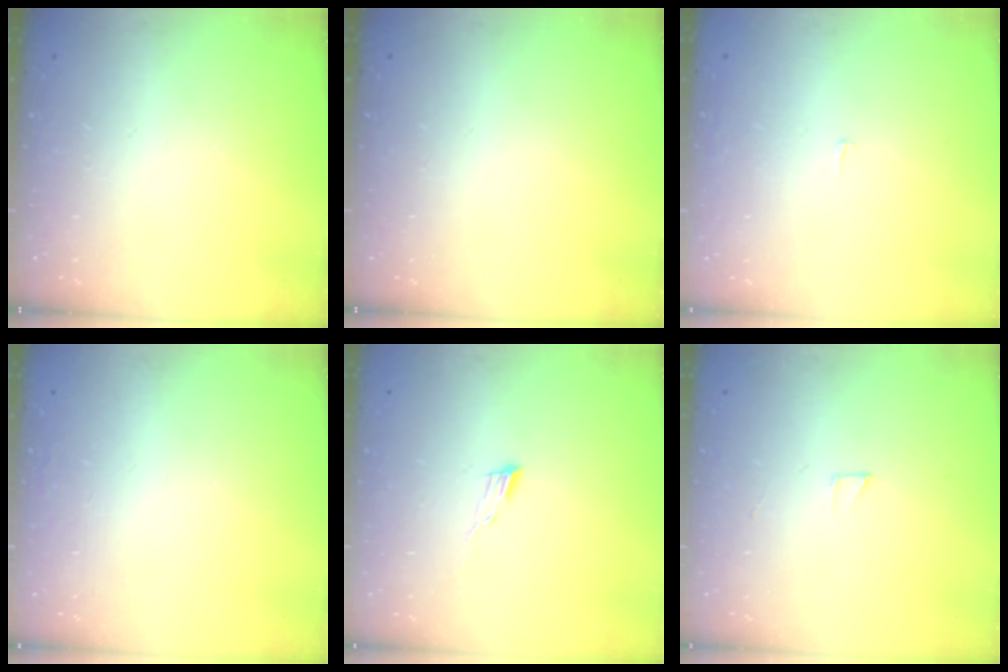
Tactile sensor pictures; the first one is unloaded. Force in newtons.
{"total": 0.0}
{"total": 2.2, "press": 2.2, "slide": 0.1}
{"total": 1.5, "press": 1.5, "slide": 0.1}
{"total": 4.6, "press": 4.6, "slide": 0.4}
{"total": 2.0, "press": 2.0, "slide": 0.0}